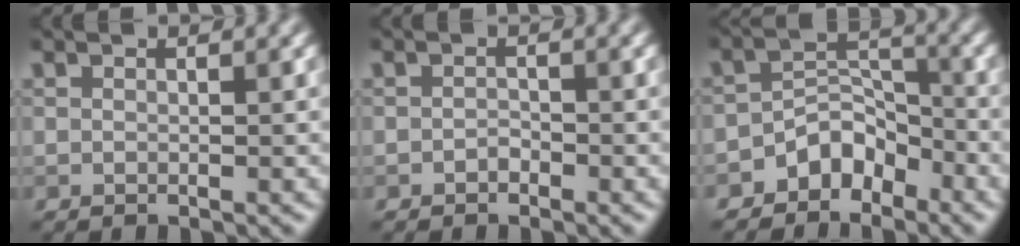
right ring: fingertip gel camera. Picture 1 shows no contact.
{"total": 0.8, "force": [-0.6, 0.5, 0.3], "torque": [-0.005, 0.000, -0.011]}
{"total": 3.6, "force": [-2.5, 2.2, 1.2], "torque": [-0.007, 0.013, -0.047]}